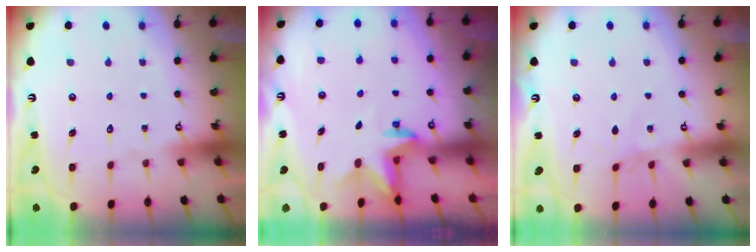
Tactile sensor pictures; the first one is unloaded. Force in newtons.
{"total": 2.9, "press": 2.8, "slide": 0.6}
{"total": 1.8, "press": 1.8, "slide": 0.3}